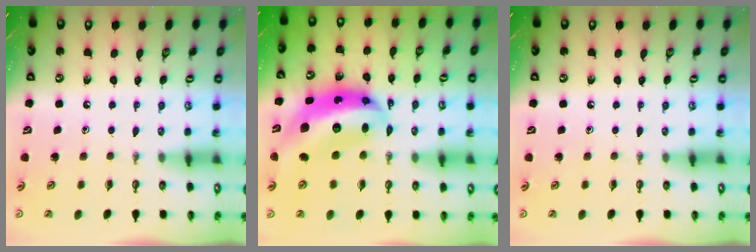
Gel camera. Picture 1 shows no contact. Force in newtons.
{"total": 13.4, "press": 13.3, "slide": 1.4}
{"total": 0.0}